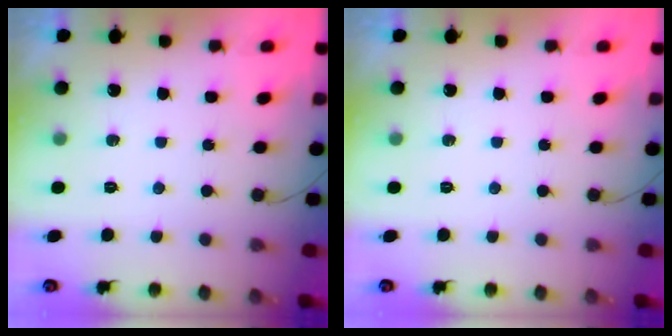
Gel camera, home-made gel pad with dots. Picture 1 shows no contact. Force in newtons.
{"total": 0.0}